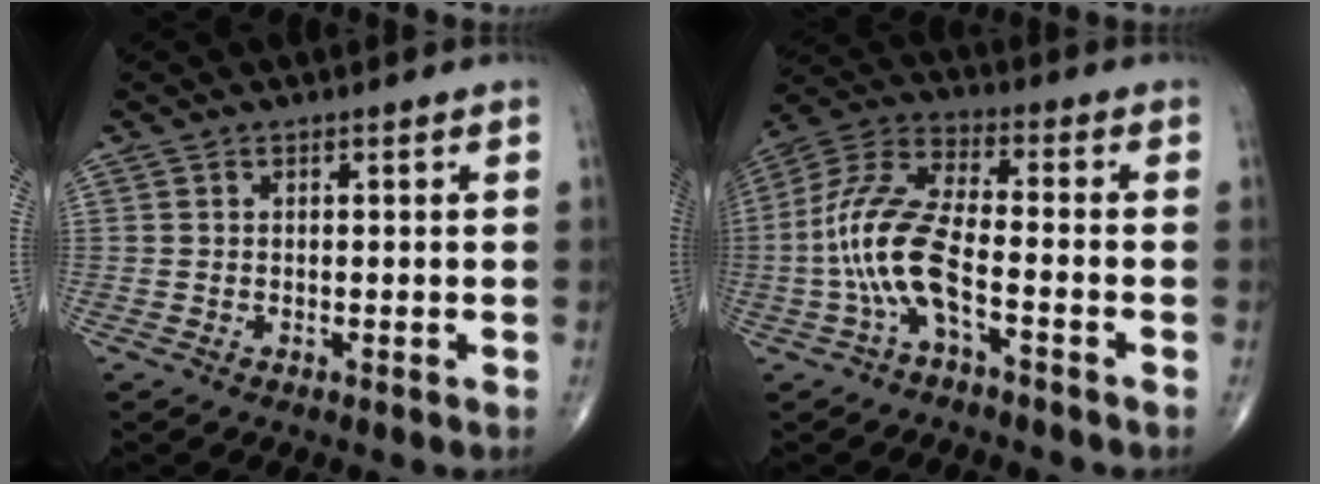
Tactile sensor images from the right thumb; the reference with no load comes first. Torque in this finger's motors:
{"motor_torque": [2.08, 2.93, 0.95, -1.04, 0.55]}